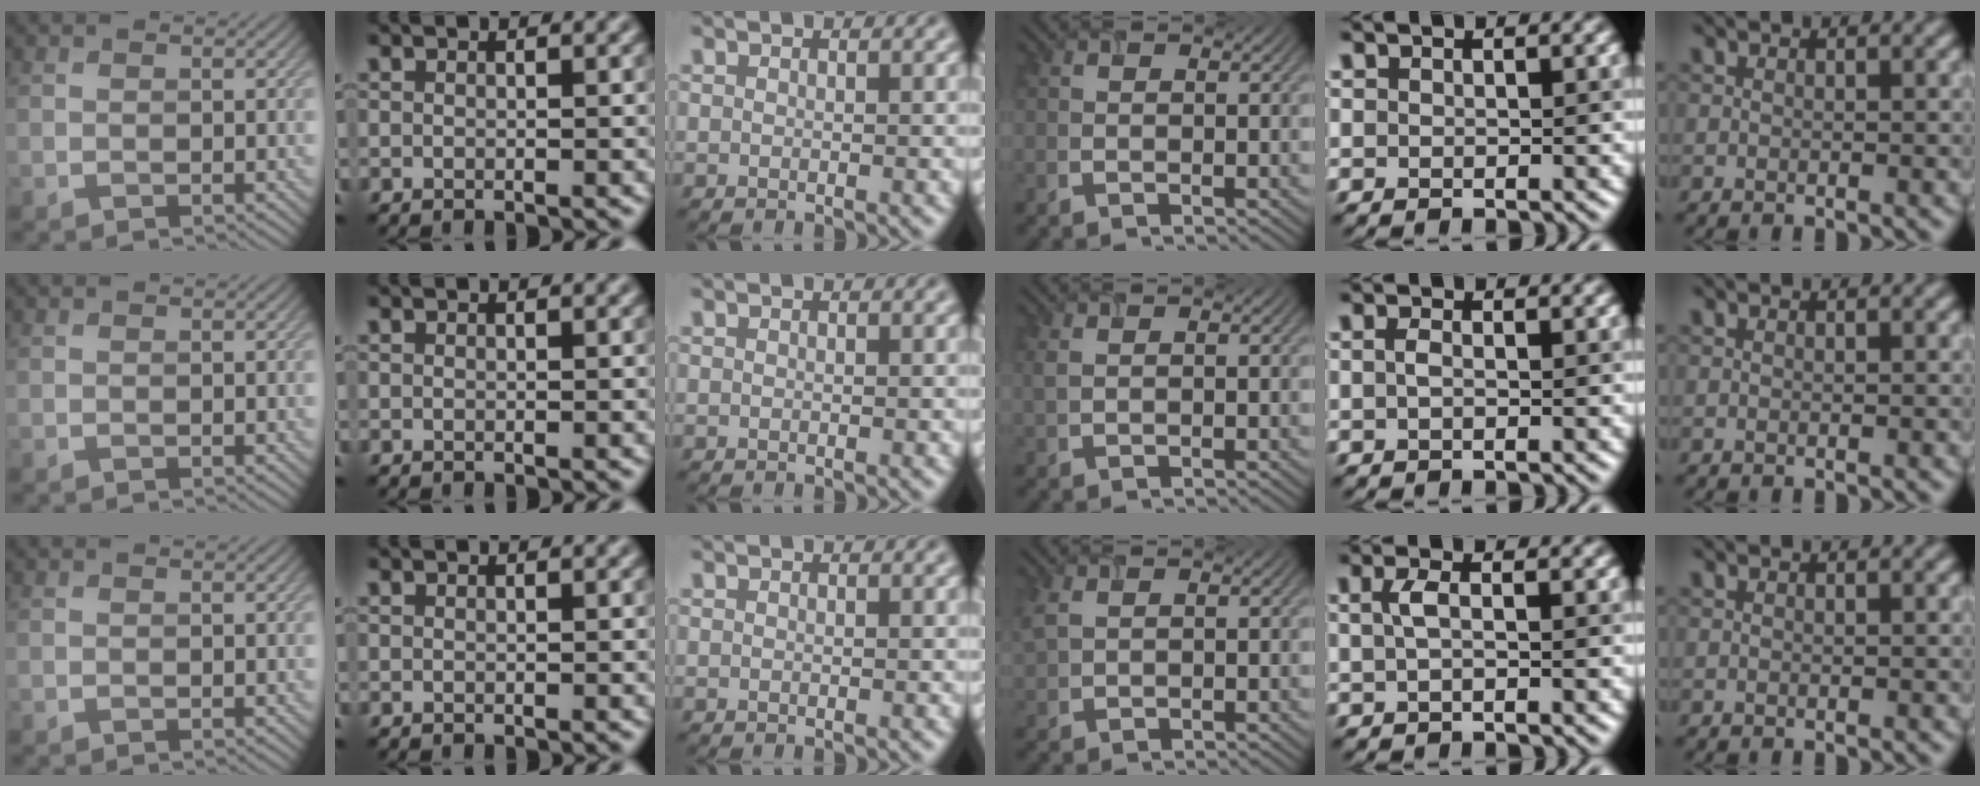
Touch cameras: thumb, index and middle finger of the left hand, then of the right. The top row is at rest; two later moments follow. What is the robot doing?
{"motion": "insert", "object": "airpods case & airpods"}